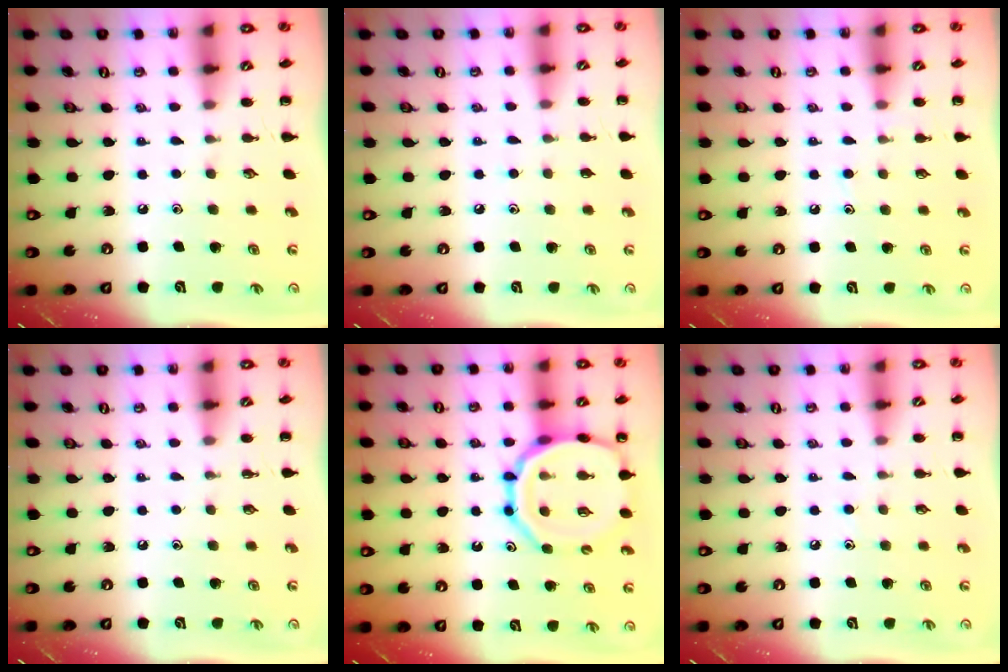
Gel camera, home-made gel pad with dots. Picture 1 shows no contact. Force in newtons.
{"total": 3.8, "press": 3.4, "slide": 1.6}
{"total": 6.1, "press": 5.7, "slide": 2.2}
{"total": 0.0}
{"total": 16.9, "press": 16.7, "slide": 2.4}
{"total": 4.1, "press": 3.7, "slide": 1.7}